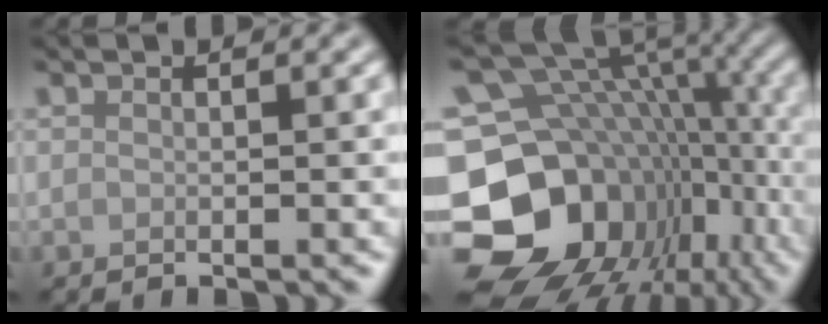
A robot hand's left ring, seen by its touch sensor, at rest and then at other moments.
{"total": 17.5, "force": [-5.6, 13.2, 10.1], "torque": [-0.192, -0.001, -0.081]}